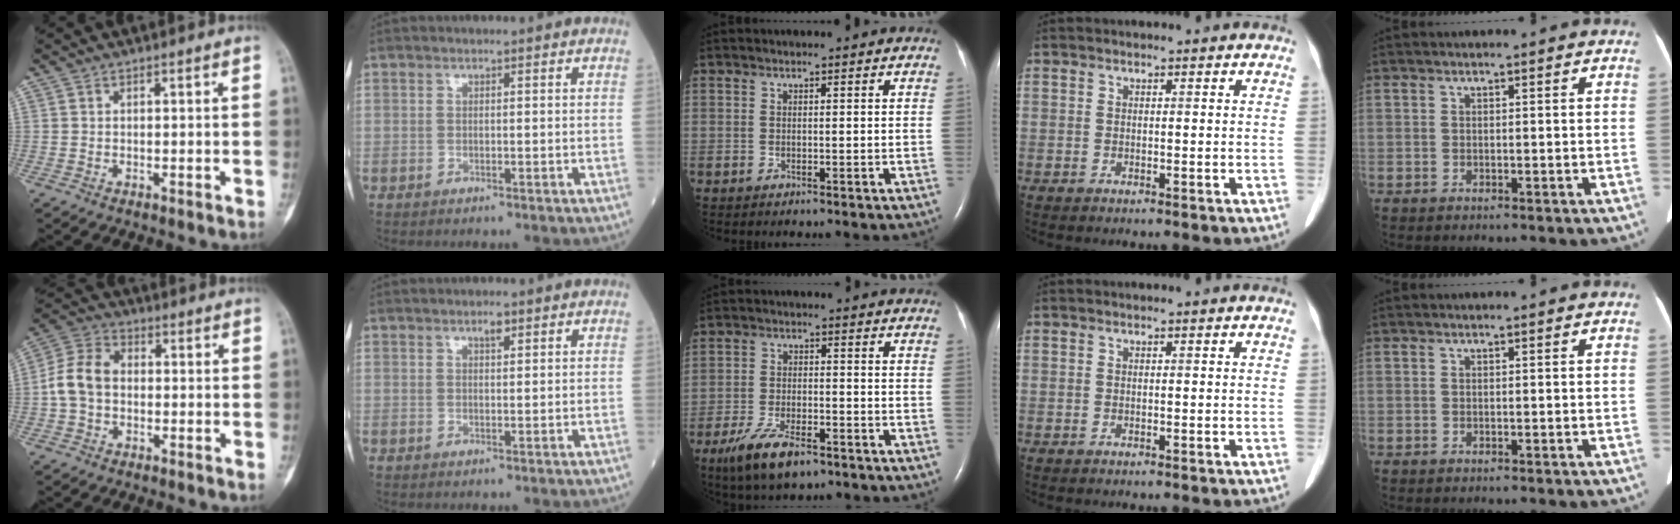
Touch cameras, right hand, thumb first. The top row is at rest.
{"thumb": {"total": 8.3, "force": [-0.5, 6.3, 5.4], "torque": [-0.097, 0.027, -0.022]}, "index": {"total": 2.0, "force": [1.1, 0.7, 1.4], "torque": [-0.032, 0.001, 0.022]}, "middle": {"total": 8.3, "force": [-5.6, 2.6, 5.6], "torque": [-0.116, -0.011, -0.096]}}